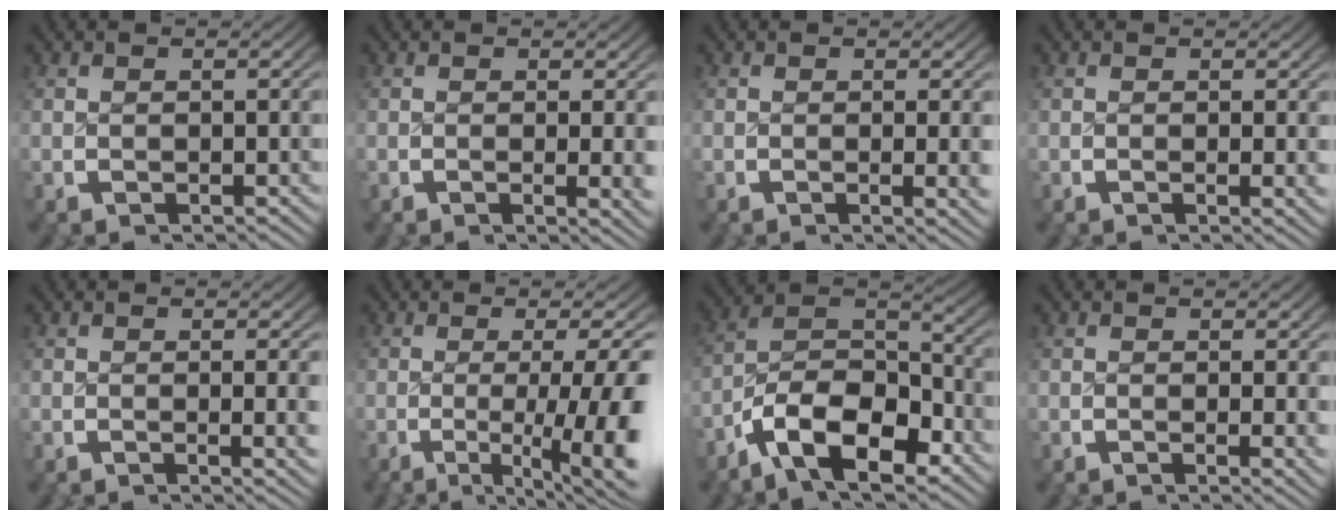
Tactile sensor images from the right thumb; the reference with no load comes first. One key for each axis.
{"total": 2.5, "fx": -0.1, "fy": 0.6, "fz": 2.4, "tx": -0.032, "ty": -0.007, "tz": -0.001}
{"total": 2.0, "fx": -0.1, "fy": 0.4, "fz": 2.0, "tx": -0.024, "ty": -0.004, "tz": -0.002}
{"total": 1.1, "fx": 0.0, "fy": 0.1, "fz": 1.0, "tx": -0.013, "ty": -0.004, "tz": 0.000}
{"total": 2.2, "fx": 0.0, "fy": 0.5, "fz": 2.2, "tx": -0.023, "ty": -0.001, "tz": -0.002}
{"total": 9.0, "fx": -2.5, "fy": 3.8, "fz": 7.7, "tx": -0.132, "ty": -0.030, "tz": -0.024}
{"total": 11.5, "fx": -2.9, "fy": 7.5, "fz": 8.2, "tx": -0.176, "ty": -0.037, "tz": -0.045}
{"total": 1.4, "fx": 0.0, "fy": 0.3, "fz": 1.4, "tx": -0.018, "ty": -0.006, "tz": 0.000}